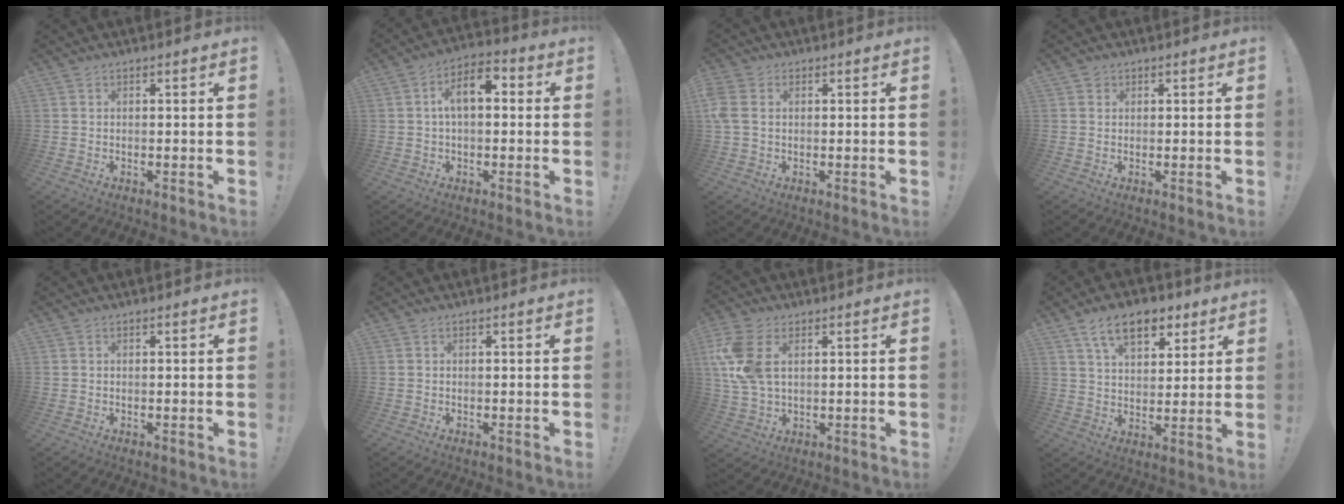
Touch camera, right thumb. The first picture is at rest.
{"total": 9.2, "force": [1.3, 5.0, 7.7], "torque": [-0.119, 0.010, 0.023]}
{"total": 5.2, "force": [1.0, 3.8, 3.4], "torque": [-0.083, -0.003, 0.021]}
{"total": 1.4, "force": [0.9, 1.1, 0.1], "torque": [0.005, -0.003, 0.014]}
{"total": 0.0}
{"total": 0.0}
{"total": 11.5, "force": [3.4, 7.0, 8.5], "torque": [-0.173, -0.007, 0.064]}
{"total": 13.4, "force": [7.6, 7.3, 8.2], "torque": [-0.120, -0.026, 0.137]}